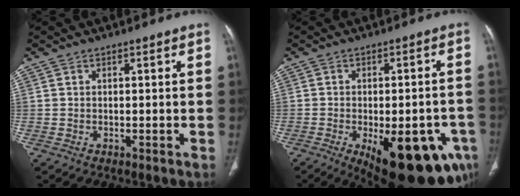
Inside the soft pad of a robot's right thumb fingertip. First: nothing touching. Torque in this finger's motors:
{"motor_torque": [3.05, 1.96, 1.37, -1.40, 0.48]}